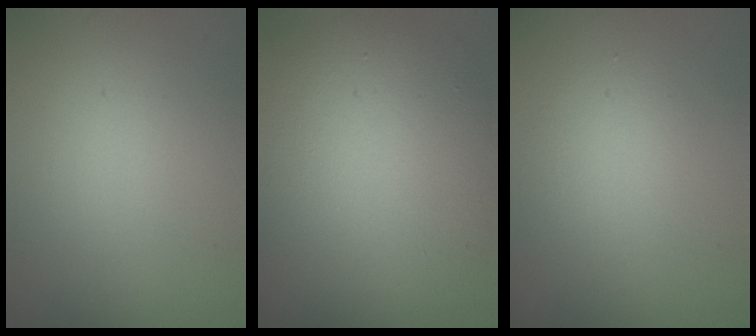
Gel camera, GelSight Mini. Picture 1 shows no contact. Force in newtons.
{"total": 12.5, "press": 12.4, "slide": 1.2}
{"total": 2.2, "press": 2.2, "slide": 0.2}